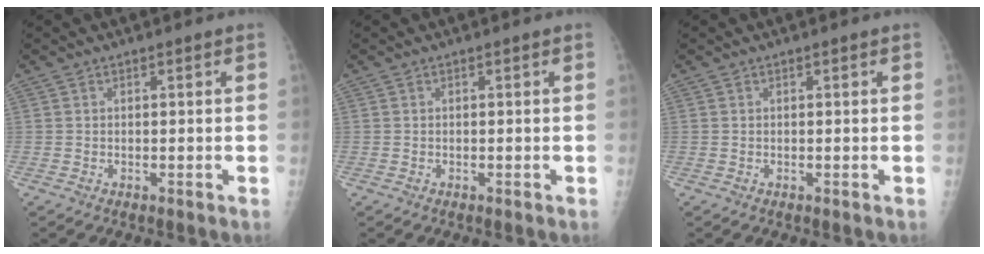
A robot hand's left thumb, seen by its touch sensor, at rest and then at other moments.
{"total": 0.0}
{"total": 0.0}